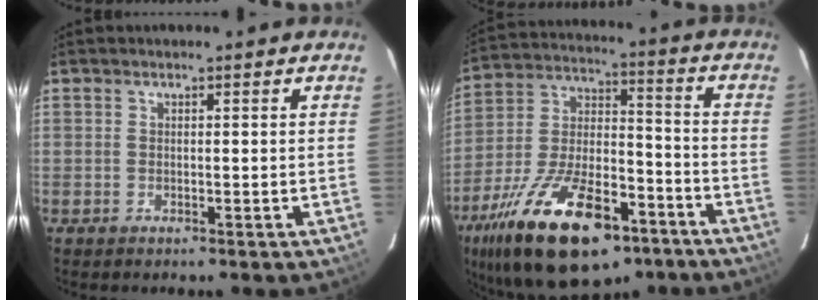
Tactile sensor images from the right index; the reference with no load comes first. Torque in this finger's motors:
{"motor_torque": [1.49, -0.65, 1.05, 0.21]}